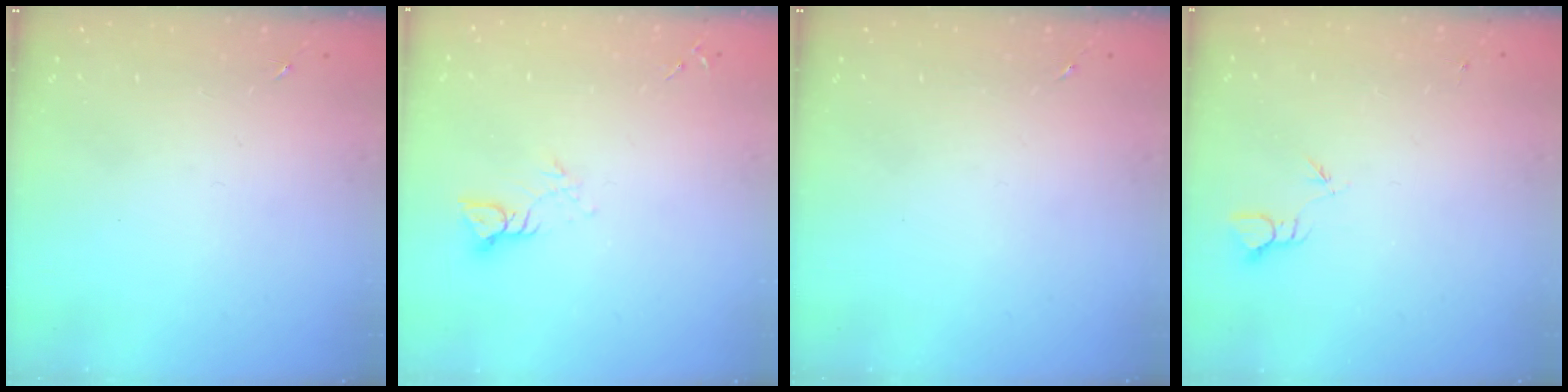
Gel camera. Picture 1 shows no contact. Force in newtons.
{"total": 4.4, "press": 4.4, "slide": 0.3}
{"total": 0.0}
{"total": 2.3, "press": 2.3, "slide": 0.1}